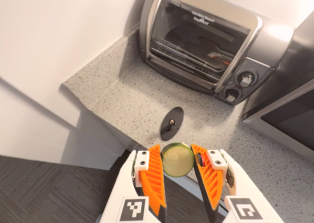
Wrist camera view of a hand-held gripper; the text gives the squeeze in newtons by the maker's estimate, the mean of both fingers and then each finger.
{"total": 9.2, "left": 8.7, "right": 9.7}